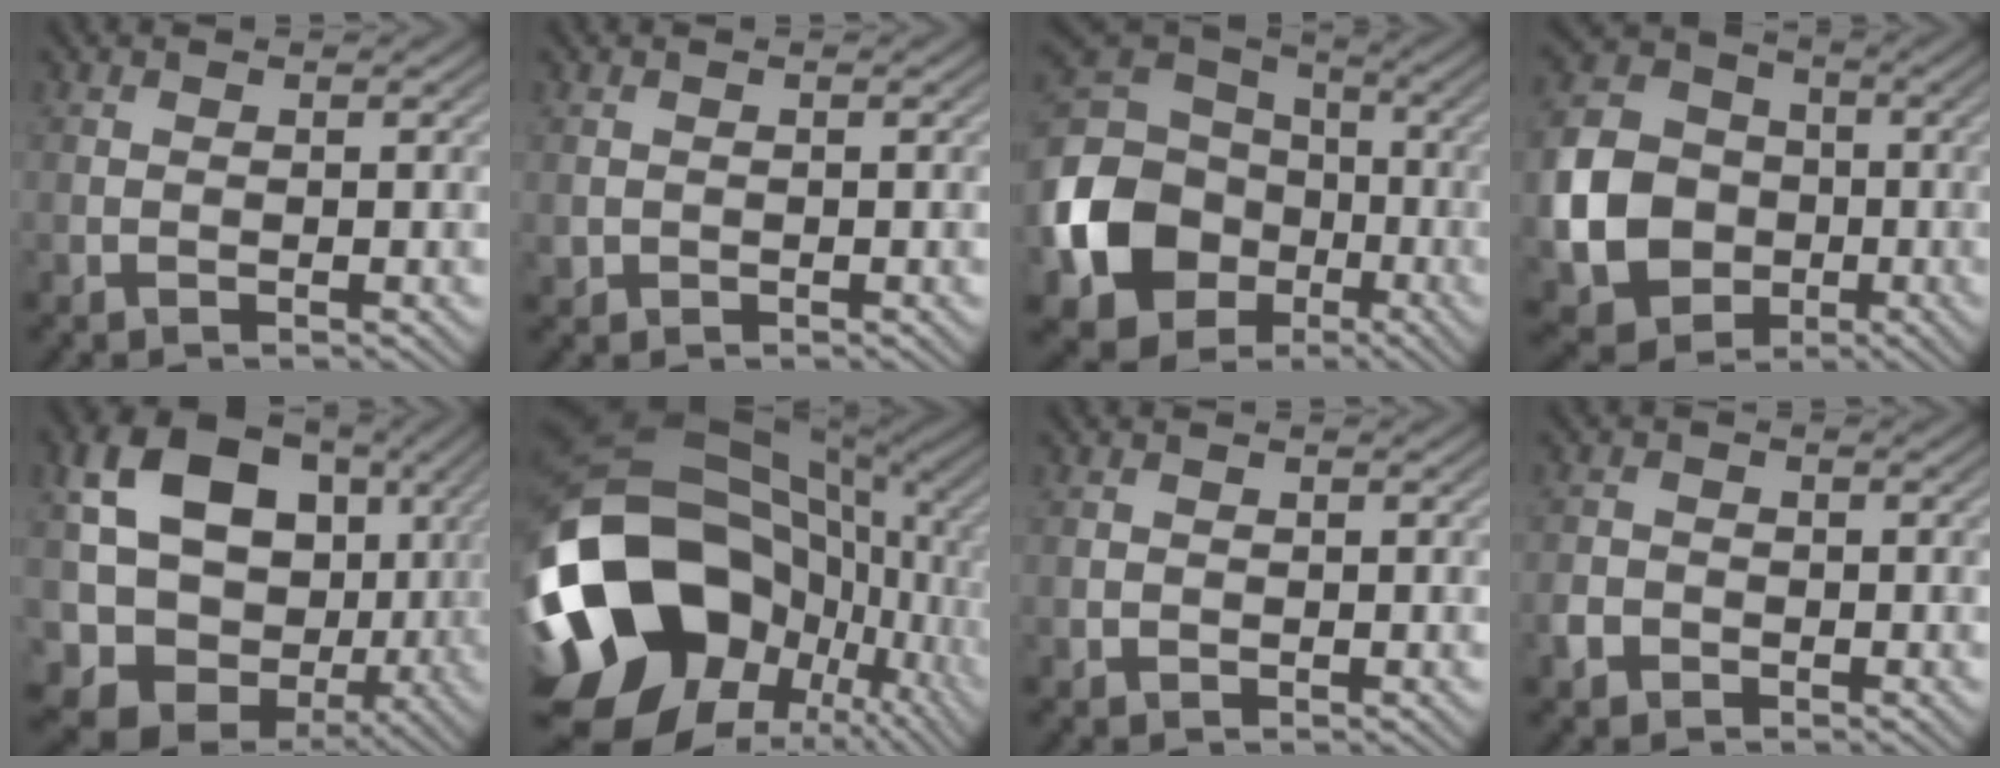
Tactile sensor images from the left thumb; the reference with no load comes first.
{"total": 0.6, "force": [0.0, 0.6, 0.1], "torque": [-0.003, -0.005, 0.002]}
{"total": 15.3, "force": [-4.8, 12.4, 7.7], "torque": [-0.208, -0.036, -0.098]}
{"total": 13.4, "force": [-2.9, 11.4, 6.4], "torque": [-0.182, -0.045, -0.071]}
{"total": 14.6, "force": [1.0, 12.0, 8.3], "torque": [-0.158, -0.037, 0.030]}
{"total": 22.8, "force": [-3.2, 17.3, 14.4], "torque": [-0.332, -0.018, -0.026]}
{"total": 0.8, "force": [-0.3, 0.7, 0.2], "torque": [-0.001, -0.003, -0.009]}
{"total": 2.1, "force": [-1.2, 1.6, 0.7], "torque": [-0.013, 0.001, -0.028]}